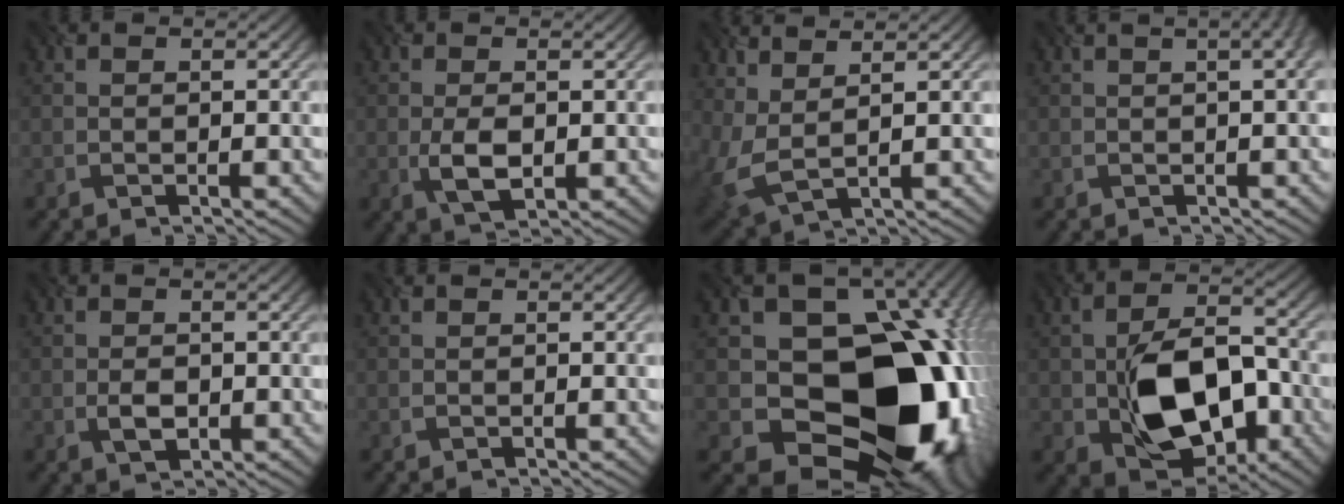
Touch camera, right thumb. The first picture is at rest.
{"total": 3.6, "force": [-0.9, 1.9, 2.9], "torque": [-0.072, -0.004, -0.010]}
{"total": 4.3, "force": [1.8, 1.7, 3.5], "torque": [-0.110, -0.003, 0.046]}
{"total": 5.8, "force": [1.9, 2.7, 4.7], "torque": [-0.029, 0.040, -0.003]}
{"total": 2.1, "force": [-0.9, 1.5, 1.2], "torque": [-0.034, -0.004, -0.011]}
{"total": 0.0}
{"total": 20.1, "force": [-2.1, 15.4, 12.8], "torque": [-0.200, -0.037, 0.000]}
{"total": 12.1, "force": [-3.5, 7.8, 8.6], "torque": [-0.156, -0.013, -0.053]}